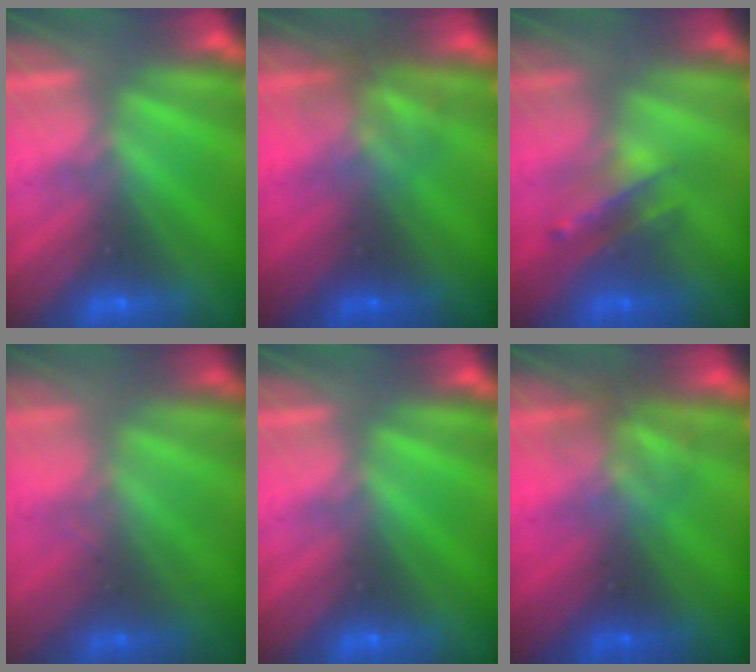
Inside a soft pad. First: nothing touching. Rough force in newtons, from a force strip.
{"total": 2.5}
{"total": 2.4}
{"total": 1.8}
{"total": 0.0}
{"total": 2.5}